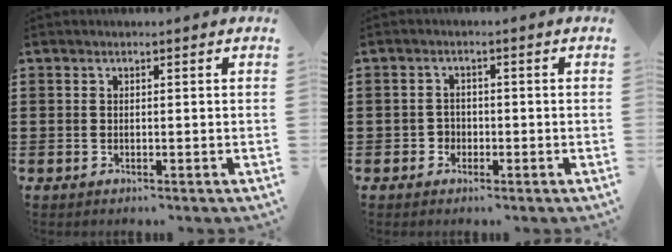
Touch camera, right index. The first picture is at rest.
{"total": 1.8, "force": [-0.9, 1.5, 0.3], "torque": [-0.012, 0.002, -0.022]}